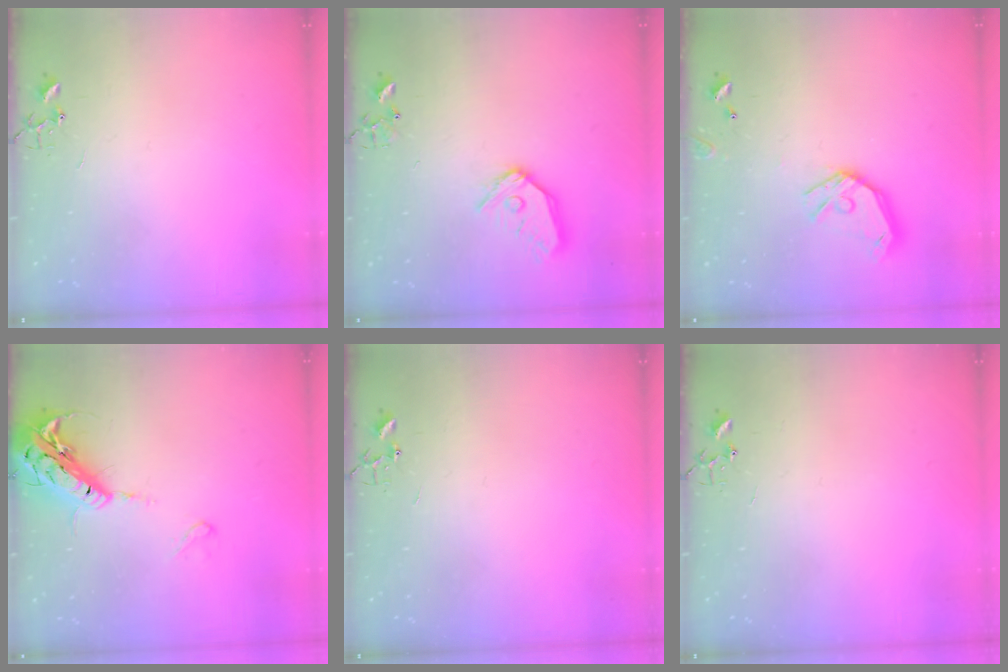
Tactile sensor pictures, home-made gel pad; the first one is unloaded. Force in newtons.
{"total": 12.5, "press": 12.4, "slide": 1.6}
{"total": 13.0, "press": 12.9, "slide": 1.9}
{"total": 20.3, "press": 19.9, "slide": 3.9}
{"total": 0.0}
{"total": 0.0}